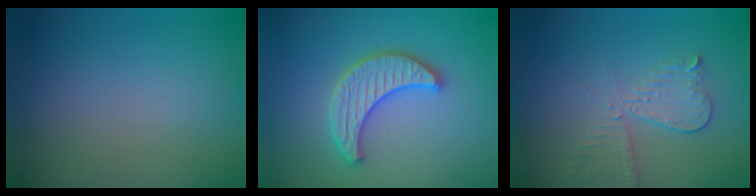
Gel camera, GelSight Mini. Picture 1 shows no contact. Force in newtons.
{"total": 3.8, "press": 3.6, "slide": 1.0}
{"total": 3.0, "press": 2.7, "slide": 1.4}